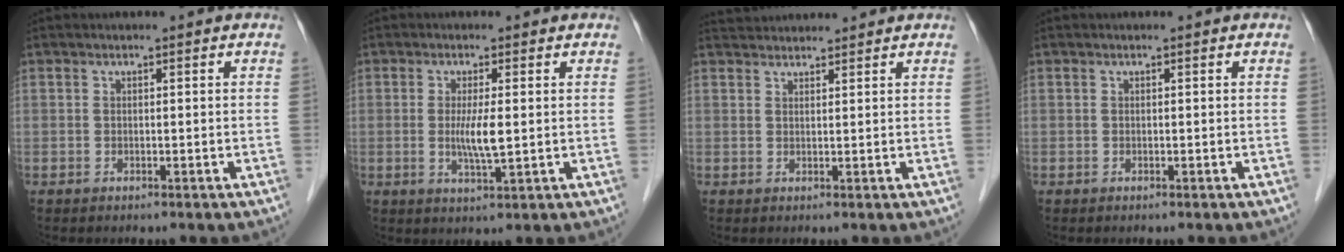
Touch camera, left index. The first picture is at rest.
{"total": 4.4, "force": [0.1, 0.6, 4.3], "torque": [-0.079, -0.008, 0.004]}
{"total": 5.3, "force": [5.2, 0.9, 0.9], "torque": [-0.008, 0.035, 0.081]}
{"total": 0.0}